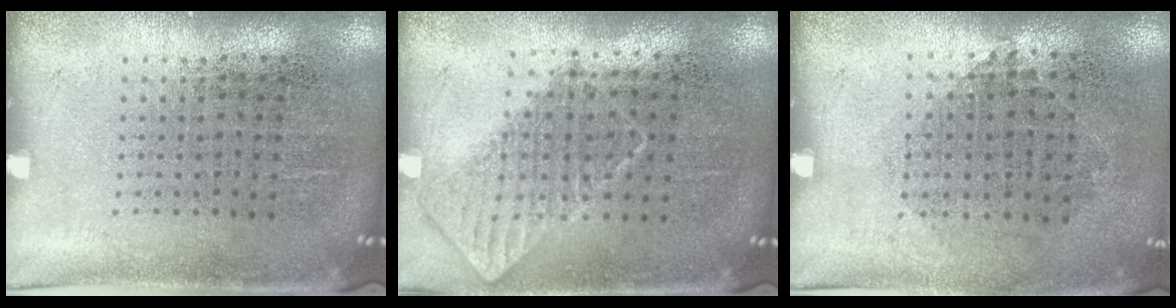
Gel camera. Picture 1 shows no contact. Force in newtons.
{"total": 0.7, "press": 0.7, "slide": 0.1}
{"total": 0.9, "press": 0.8, "slide": 0.5}